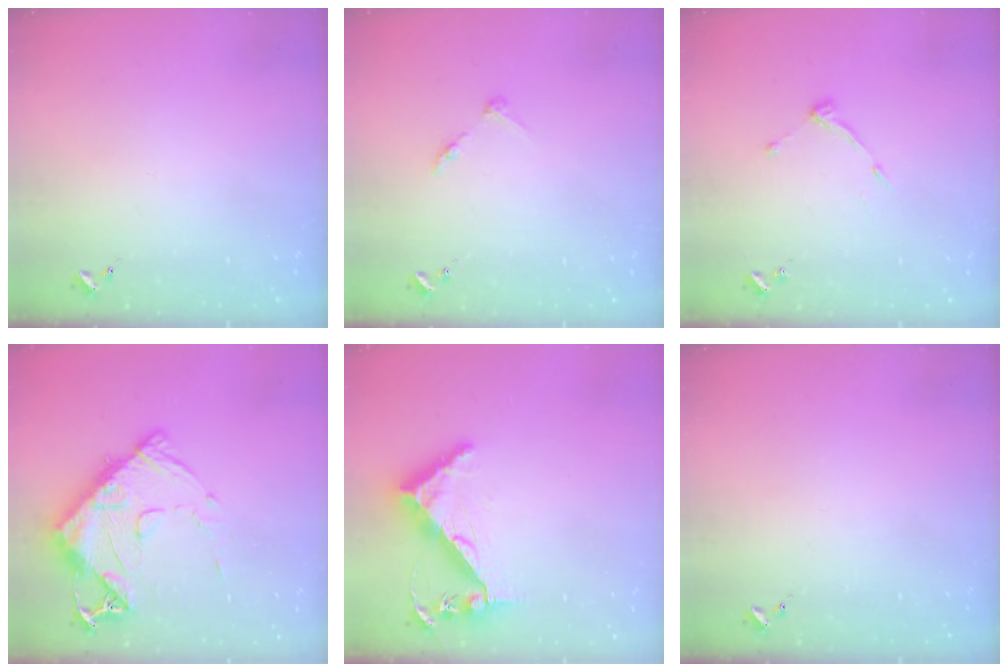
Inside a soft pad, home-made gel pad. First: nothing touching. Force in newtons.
{"total": 5.2, "press": 5.2, "slide": 0.6}
{"total": 6.2, "press": 6.2, "slide": 0.5}
{"total": 14.4, "press": 14.3, "slide": 1.4}
{"total": 8.7, "press": 8.6, "slide": 0.9}
{"total": 0.0}